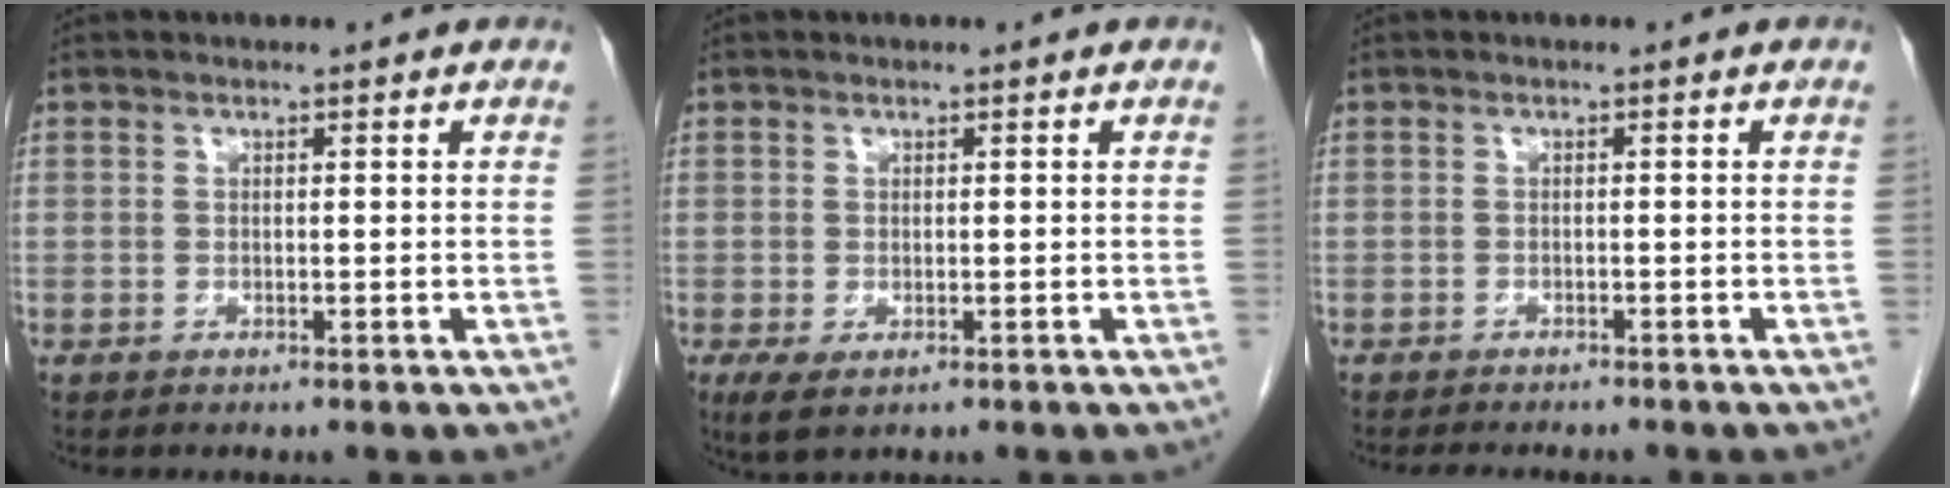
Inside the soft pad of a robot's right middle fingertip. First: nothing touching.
{"total": 3.0, "force": [-1.4, 1.3, 2.3], "torque": [-0.040, -0.008, -0.016]}
{"total": 4.5, "force": [-4.1, 1.1, 1.6], "torque": [-0.020, -0.005, -0.053]}